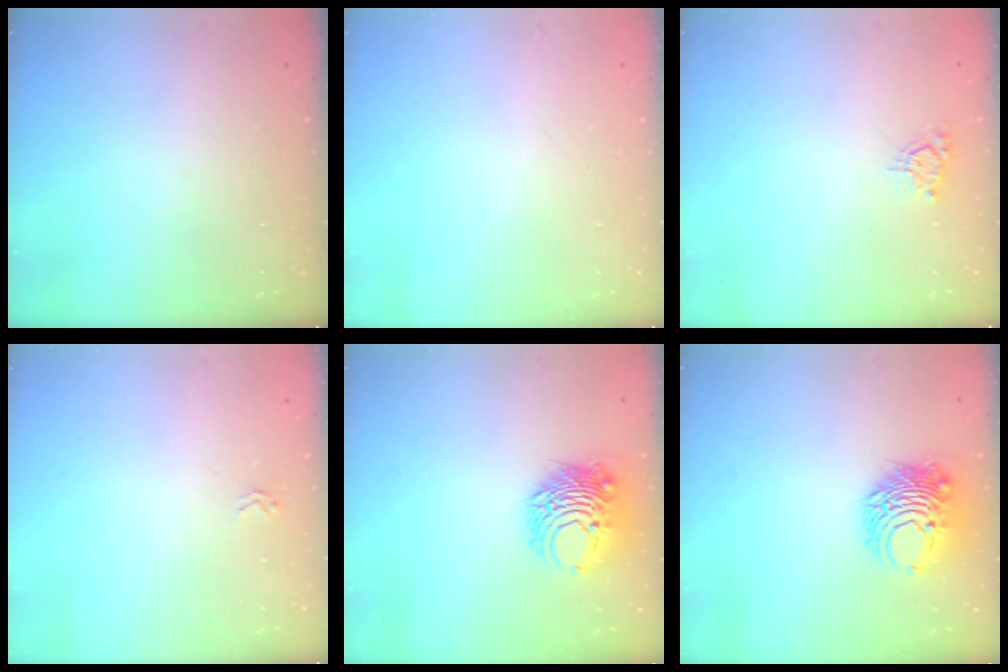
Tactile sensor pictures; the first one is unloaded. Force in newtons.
{"total": 0.0}
{"total": 4.5, "press": 4.4, "slide": 0.6}
{"total": 1.6, "press": 1.6, "slide": 0.2}
{"total": 10.4, "press": 10.3, "slide": 1.3}
{"total": 10.4, "press": 10.3, "slide": 1.3}